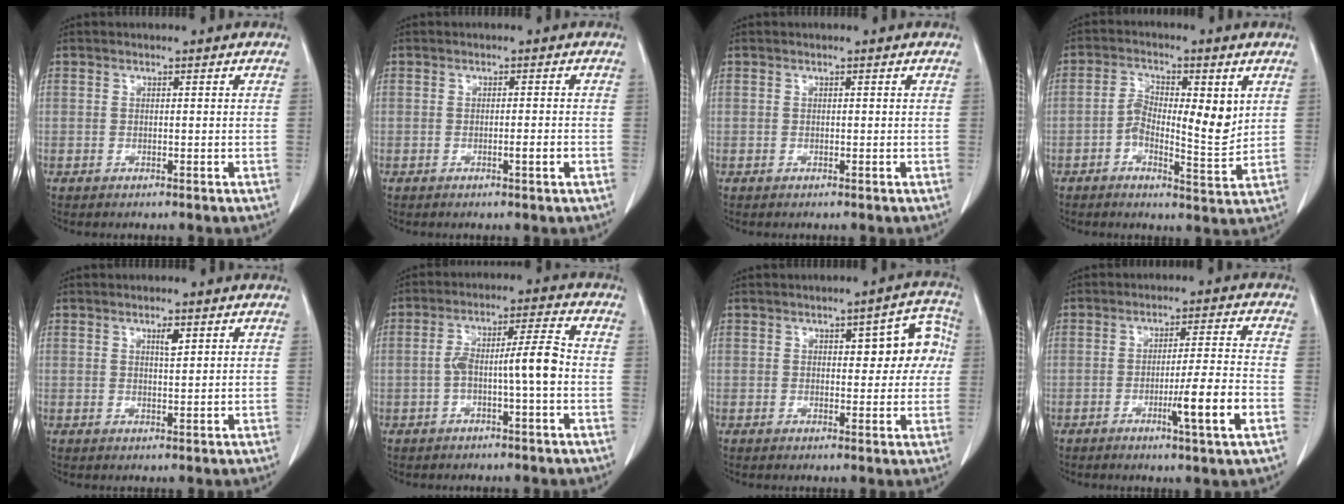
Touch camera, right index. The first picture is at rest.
{"total": 1.7, "force": [-0.7, -0.2, 1.6], "torque": [-0.025, -0.003, -0.011]}
{"total": 0.0}
{"total": 7.9, "force": [0.6, 2.9, 7.3], "torque": [-0.121, 0.009, 0.009]}
{"total": 1.8, "force": [0.9, 0.4, 1.5], "torque": [-0.025, -0.002, 0.016]}
{"total": 7.1, "force": [-1.5, 0.3, 7.0], "torque": [-0.126, 0.025, -0.025]}
{"total": 7.4, "force": [1.4, 3.1, 6.5], "torque": [-0.062, 0.030, 0.014]}
{"total": 10.7, "force": [-3.8, -1.2, 9.9], "torque": [-0.160, -0.015, -0.065]}